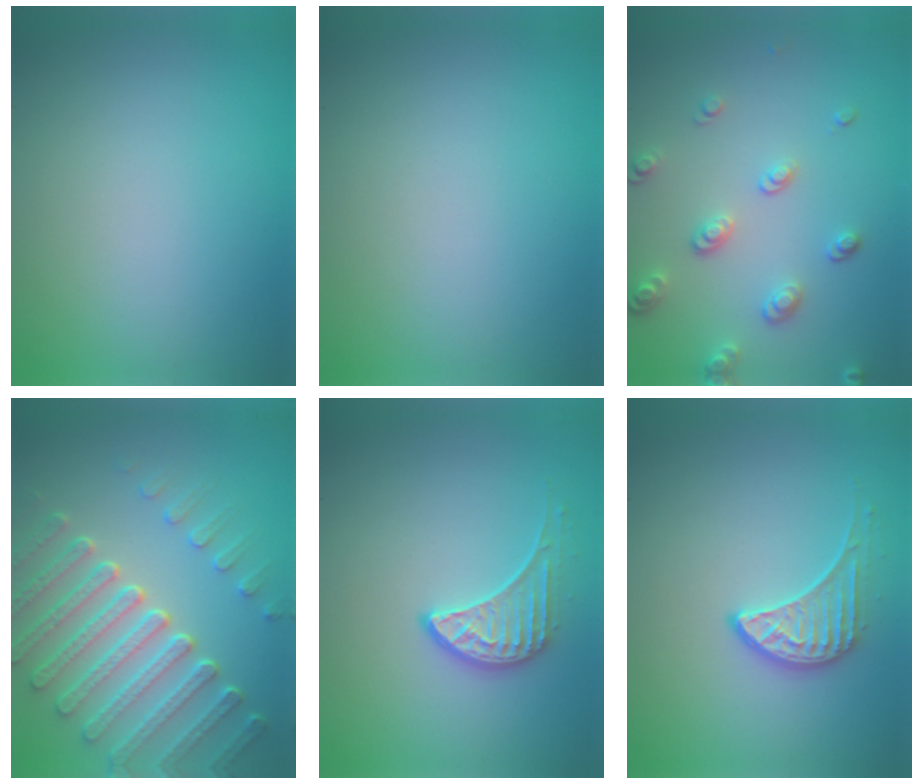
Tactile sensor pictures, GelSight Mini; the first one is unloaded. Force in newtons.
{"total": 0.0}
{"total": 2.6, "press": 2.4, "slide": 0.9}
{"total": 7.3, "press": 5.5, "slide": 4.8}
{"total": 2.3, "press": 1.7, "slide": 1.5}
{"total": 2.3, "press": 1.7, "slide": 1.5}